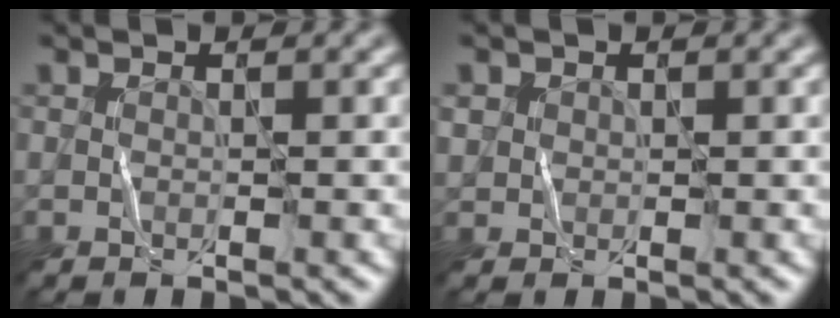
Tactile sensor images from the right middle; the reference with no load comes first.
{"total": 1.1, "force": [0.4, 0.9, -0.1], "torque": [-0.001, 0.001, 0.007]}